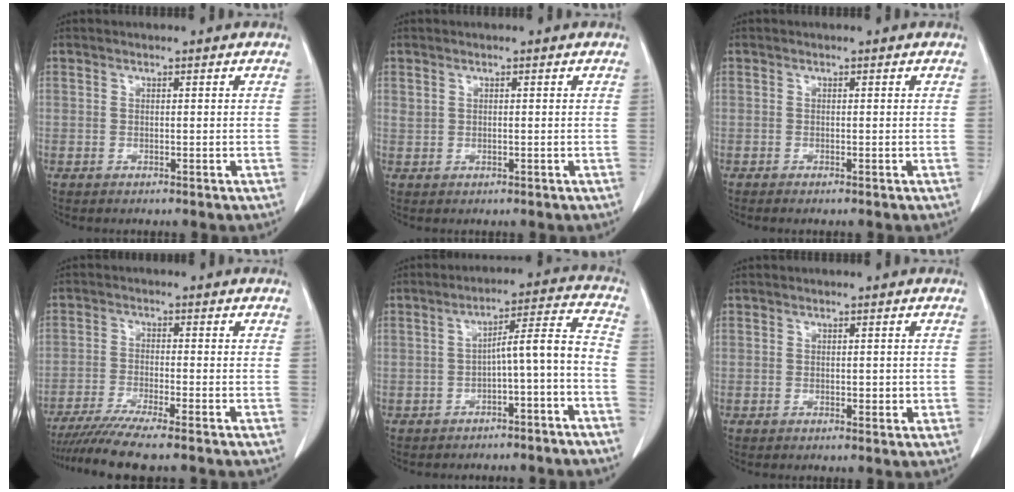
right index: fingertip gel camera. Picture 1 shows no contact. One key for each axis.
{"total": 0.7, "fx": 0.5, "fy": 0.4, "fz": 0.3, "tx": -0.002, "ty": 0.007, "tz": 0.011}
{"total": 0.6, "fx": -0.5, "fy": -0.1, "fz": 0.4, "tx": -0.008, "ty": -0.001, "tz": -0.010}
{"total": 8.1, "fx": -6.8, "fy": -1.1, "fz": 4.2, "tx": -0.061, "ty": -0.022, "tz": -0.112}
{"total": 7.5, "fx": -3.2, "fy": 0.6, "fz": 6.7, "tx": -0.093, "ty": 0.035, "tz": -0.043}
{"total": 1.5, "fx": 0.0, "fy": 0.9, "fz": 1.2, "tx": -0.009, "ty": 0.002, "tz": 0.004}